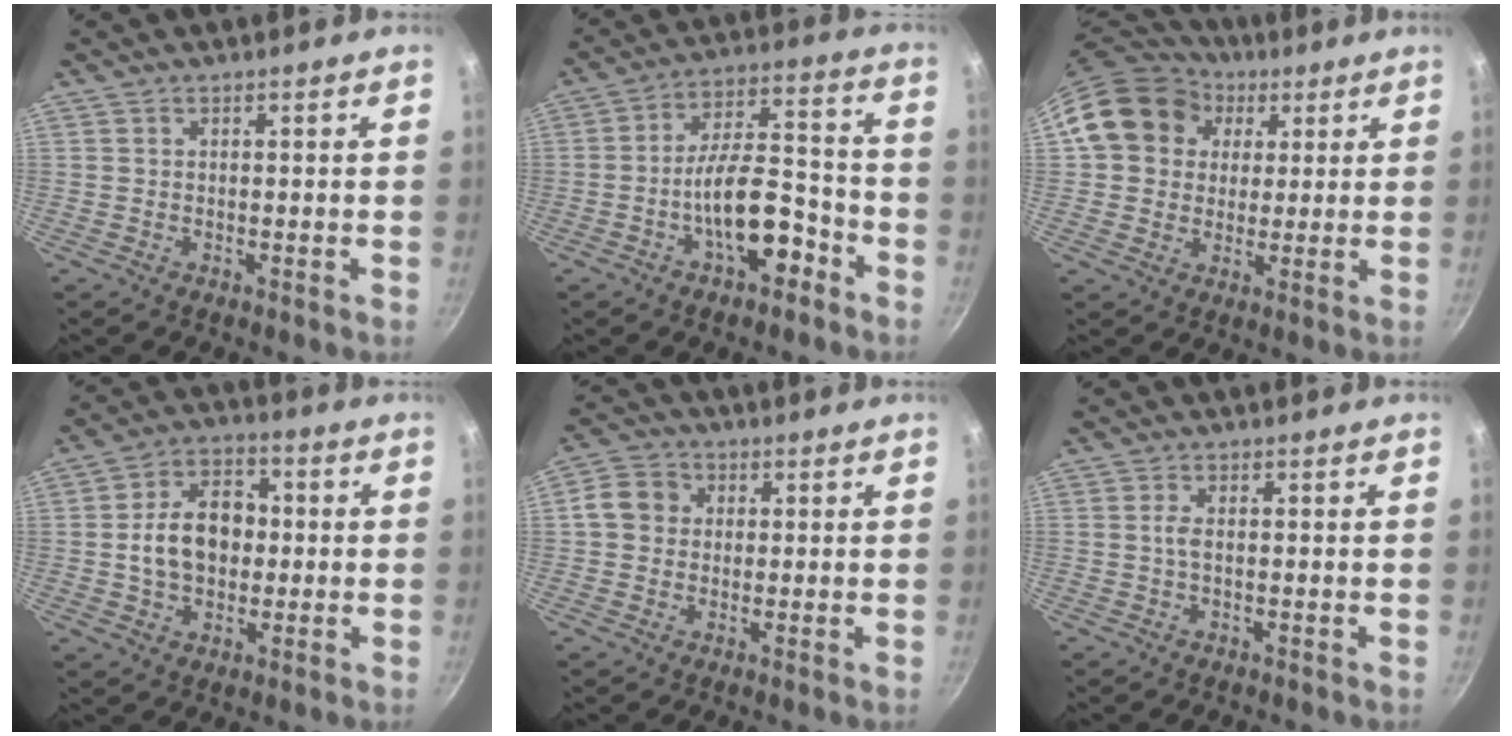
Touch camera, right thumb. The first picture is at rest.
{"total": 13.0, "force": [-5.7, 5.7, 10.2], "torque": [-0.135, 0.058, -0.093]}
{"total": 14.6, "force": [4.3, 12.3, 6.4], "torque": [-0.089, 0.017, 0.064]}
{"total": 12.1, "force": [0.0, 8.8, 8.4], "torque": [-0.107, 0.024, -0.009]}
{"total": 6.3, "force": [0.7, 5.5, 2.9], "torque": [-0.028, 0.011, -0.003]}
{"total": 1.6, "force": [-0.1, 0.6, 1.4], "torque": [-0.034, 0.004, -0.005]}